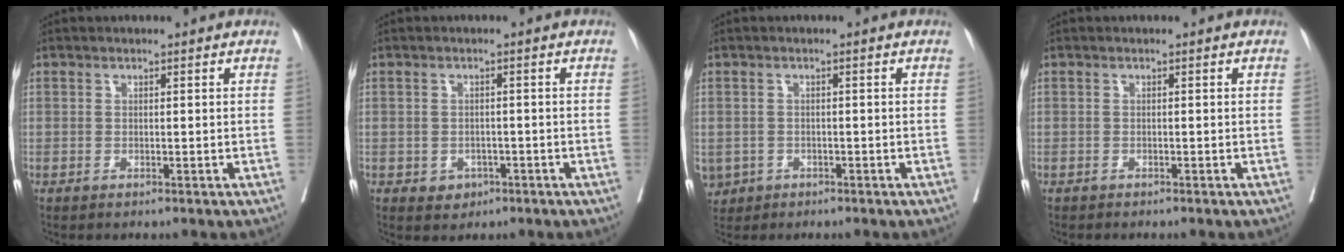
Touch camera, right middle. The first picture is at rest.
{"total": 2.6, "force": [-1.2, 2.1, 0.9], "torque": [-0.007, 0.005, -0.011]}
{"total": 5.6, "force": [-2.6, 4.7, 1.4], "torque": [-0.039, 0.000, -0.039]}
{"total": 0.7, "force": [-0.7, 0.2, 0.1], "torque": [-0.009, -0.001, -0.013]}